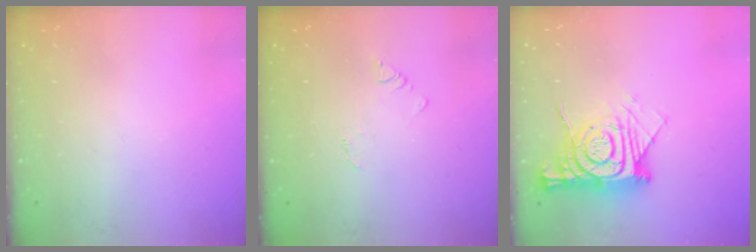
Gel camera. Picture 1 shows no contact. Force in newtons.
{"total": 2.4, "press": 2.4, "slide": 0.3}
{"total": 13.6, "press": 13.5, "slide": 1.3}